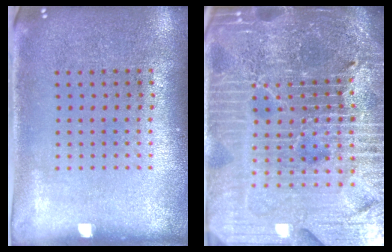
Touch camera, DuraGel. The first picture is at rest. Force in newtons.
{"total": 7.3, "press": 6.3, "slide": 3.7}